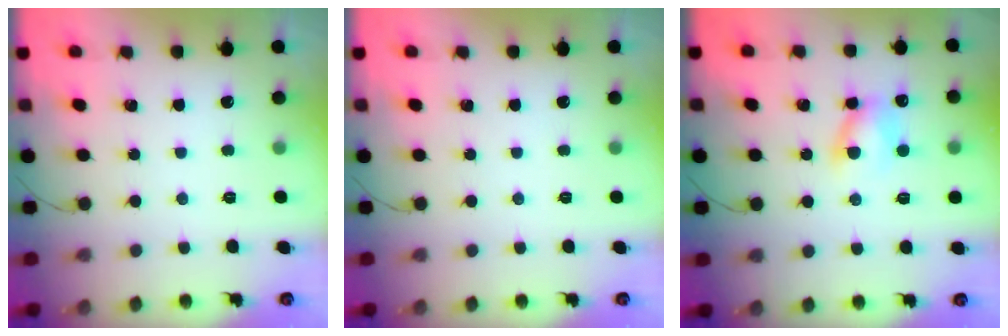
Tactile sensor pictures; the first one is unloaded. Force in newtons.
{"total": 0.0}
{"total": 7.1, "press": 7.1, "slide": 1.1}